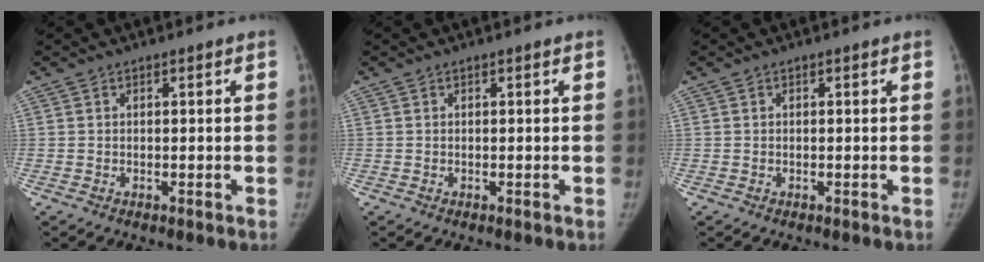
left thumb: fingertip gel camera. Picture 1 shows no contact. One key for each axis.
{"total": 0.0}
{"total": 0.0}